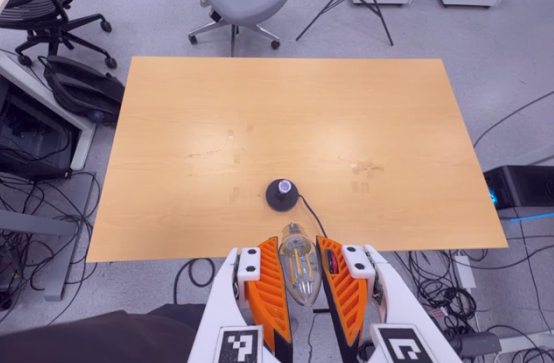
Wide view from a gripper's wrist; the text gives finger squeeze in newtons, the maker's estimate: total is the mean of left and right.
{"total": 14.6, "left": 16.9, "right": 12.4}